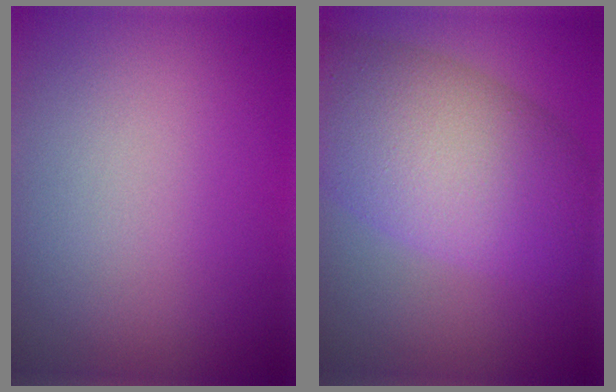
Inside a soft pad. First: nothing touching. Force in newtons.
{"total": 9.4, "press": 9.4, "slide": 0.3}